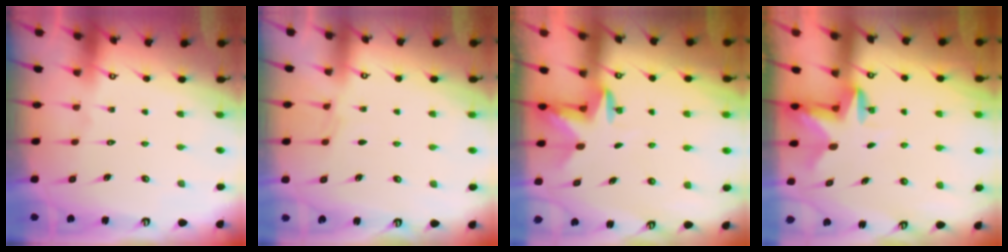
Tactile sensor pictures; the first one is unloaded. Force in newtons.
{"total": 2.3, "press": 2.3, "slide": 0.4}
{"total": 2.9, "press": 2.8, "slide": 0.7}
{"total": 2.6, "press": 2.5, "slide": 0.5}